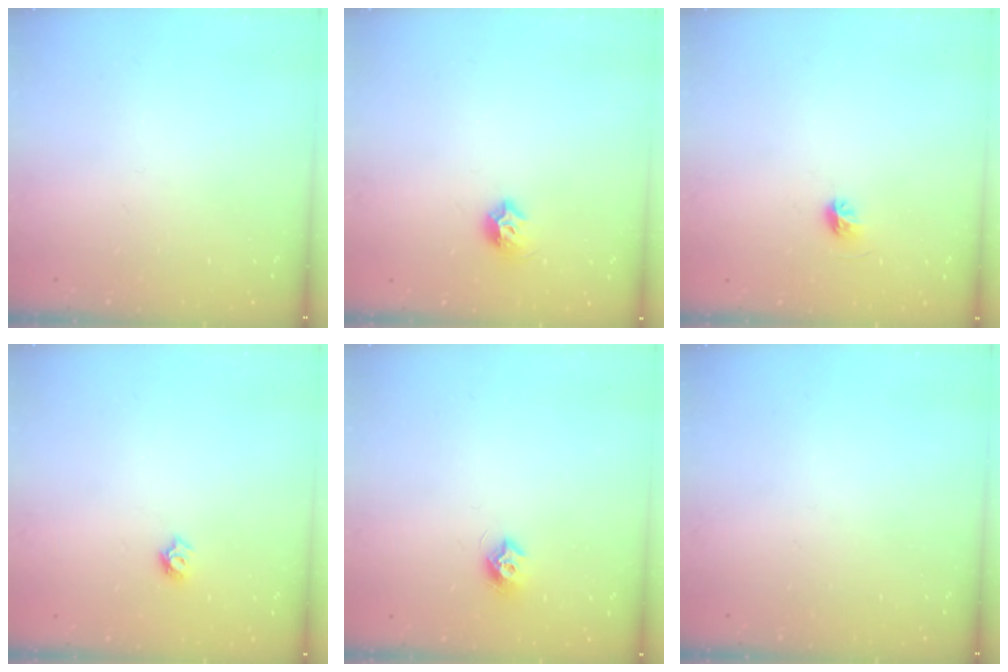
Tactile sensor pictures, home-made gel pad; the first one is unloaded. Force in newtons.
{"total": 7.0, "press": 6.9, "slide": 1.3}
{"total": 4.5, "press": 4.3, "slide": 1.4}
{"total": 4.8, "press": 4.8, "slide": 0.6}
{"total": 7.3, "press": 7.3, "slide": 0.6}
{"total": 0.0}